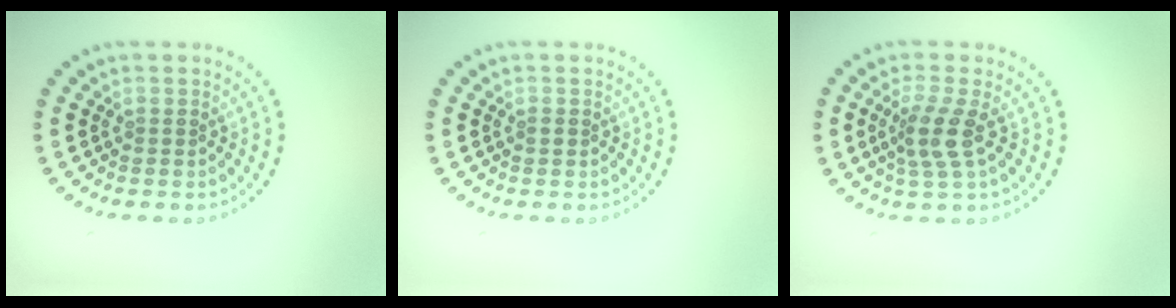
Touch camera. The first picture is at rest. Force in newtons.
{"total": 0.6, "press": 0.6, "slide": 0.1}
{"total": 2.9, "press": 2.2, "slide": 1.9}